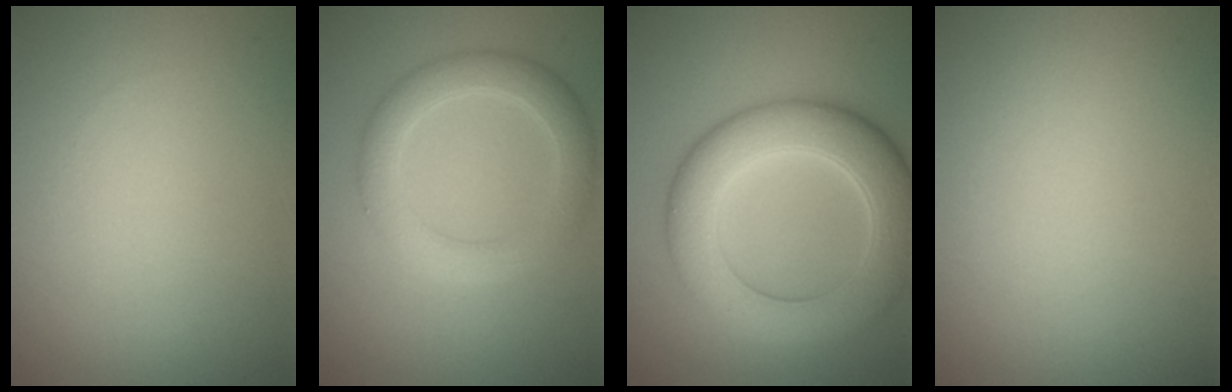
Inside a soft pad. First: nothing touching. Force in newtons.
{"total": 4.1, "press": 4.1, "slide": 0.3}
{"total": 8.3, "press": 8.3, "slide": 0.1}
{"total": 0.0}